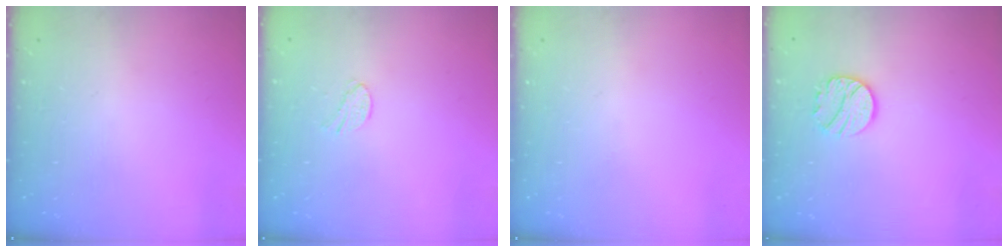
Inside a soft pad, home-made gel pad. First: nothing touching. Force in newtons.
{"total": 5.4, "press": 5.4, "slide": 0.5}
{"total": 0.0}
{"total": 10.5, "press": 10.4, "slide": 0.8}